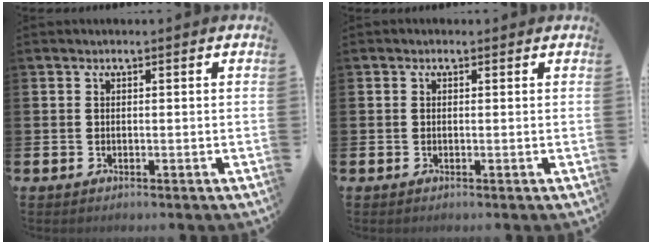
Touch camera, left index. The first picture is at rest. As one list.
[{"total": 0.0}]